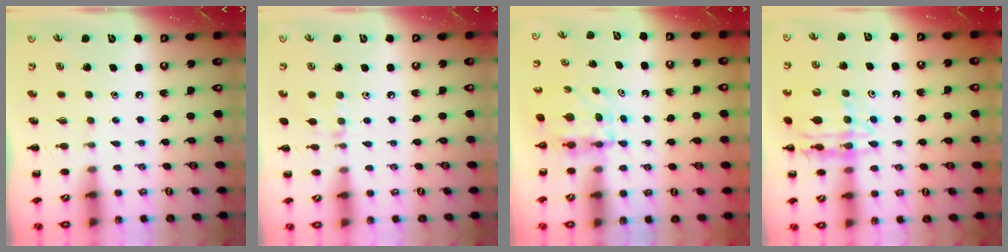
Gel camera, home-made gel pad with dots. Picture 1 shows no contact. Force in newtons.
{"total": 6.9, "press": 6.6, "slide": 1.9}
{"total": 3.9, "press": 3.9, "slide": 0.3}
{"total": 14.6, "press": 14.3, "slide": 3.1}